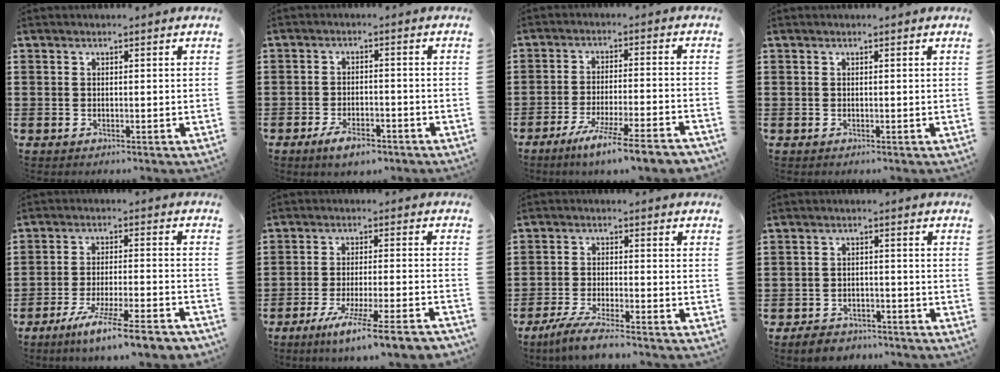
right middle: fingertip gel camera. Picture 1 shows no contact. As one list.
[{"total": 4.0, "force": [-2.9, 1.4, 2.4], "torque": [-0.046, 0.006, -0.054]}, {"total": 7.5, "force": [-6.1, -0.5, 4.3], "torque": [-0.077, -0.013, -0.114]}, {"total": 0.0}, {"total": 8.0, "force": [-6.5, -0.3, 4.6], "torque": [-0.091, -0.013, -0.123]}, {"total": 7.5, "force": [-5.9, -0.8, 4.5], "torque": [-0.081, -0.017, -0.112]}, {"total": 4.5, "force": [-3.9, 0.0, 2.3], "torque": [-0.059, -0.015, -0.079]}, {"total": 3.0, "force": [-2.8, 0.9, 0.1], "torque": [-0.010, 0.005, -0.061]}]